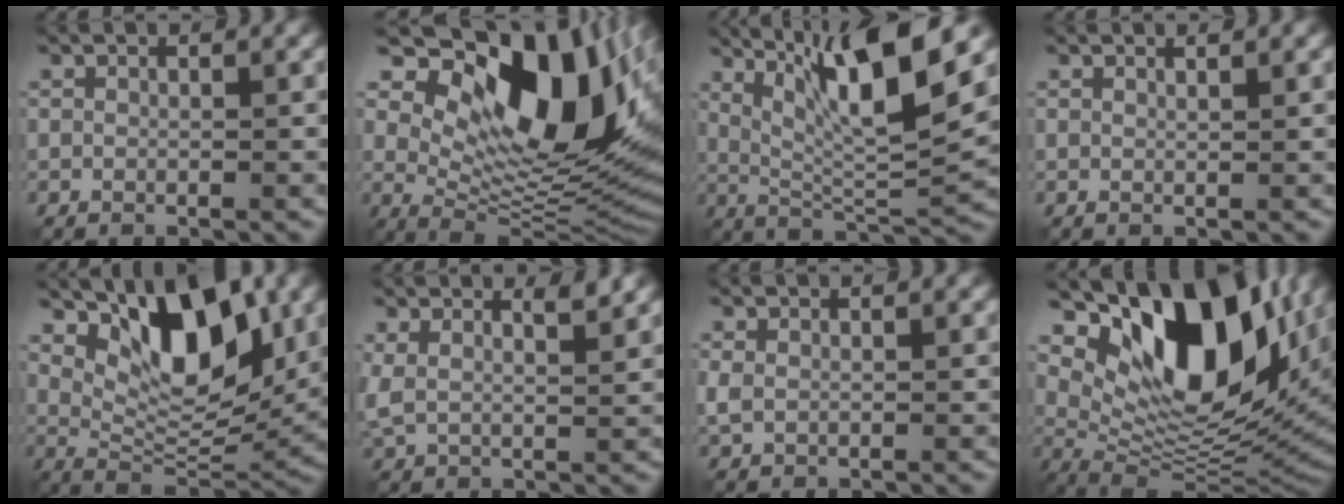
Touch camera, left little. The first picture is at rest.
{"total": 14.9, "force": [6.1, 7.6, 11.3], "torque": [-0.159, 0.005, 0.106]}
{"total": 10.7, "force": [5.0, 2.0, 9.3], "torque": [-0.155, 0.000, 0.091]}
{"total": 0.6, "force": [0.6, 0.0, 0.3], "torque": [-0.002, 0.002, 0.009]}
{"total": 8.8, "force": [3.8, 3.9, 6.9], "torque": [-0.111, -0.010, 0.066]}
{"total": 3.2, "force": [2.1, 1.2, 2.1], "torque": [-0.051, 0.002, 0.038]}
{"total": 1.3, "force": [0.0, 0.9, 0.8], "torque": [-0.025, -0.001, 0.001]}
{"total": 14.9, "force": [6.8, 7.2, 11.2], "torque": [-0.181, 0.001, 0.121]}